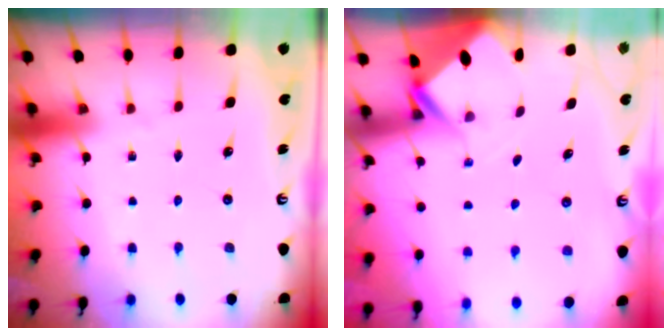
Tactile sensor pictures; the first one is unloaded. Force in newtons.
{"total": 2.8, "press": 2.8, "slide": 0.1}